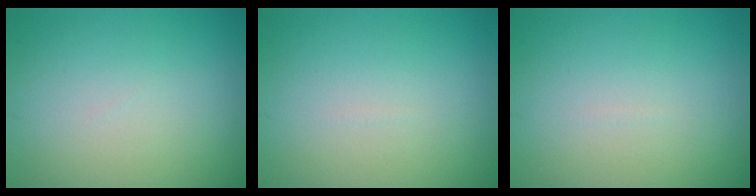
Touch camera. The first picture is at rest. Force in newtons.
{"total": 0.0}
{"total": 0.0}